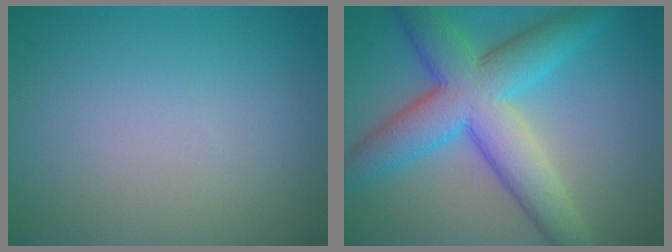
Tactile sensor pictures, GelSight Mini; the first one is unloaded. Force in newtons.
{"total": 9.0, "press": 9.0, "slide": 0.0}